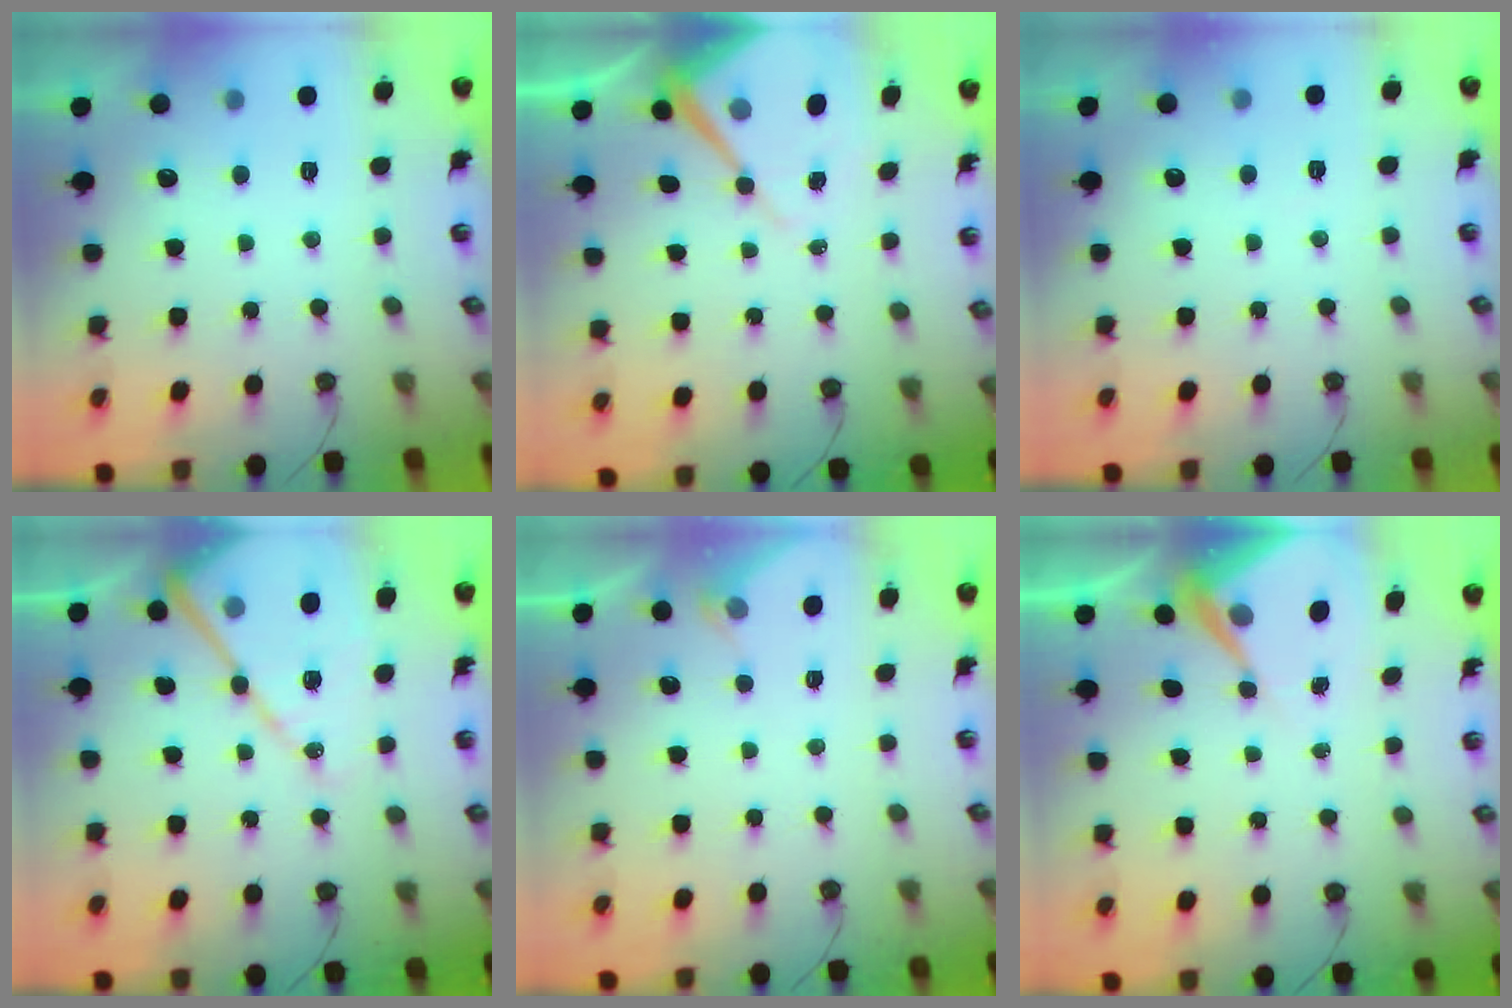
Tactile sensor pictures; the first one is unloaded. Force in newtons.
{"total": 9.2, "press": 9.2, "slide": 0.6}
{"total": 2.6, "press": 2.5, "slide": 0.5}
{"total": 18.3, "press": 18.2, "slide": 1.9}
{"total": 3.0, "press": 2.9, "slide": 0.4}
{"total": 6.0, "press": 6.0, "slide": 0.3}